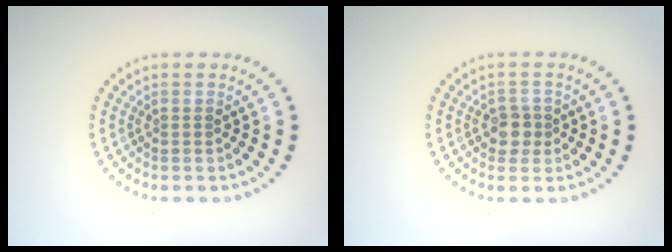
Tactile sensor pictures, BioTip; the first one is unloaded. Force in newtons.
{"total": 1.8, "press": 1.6, "slide": 0.8}